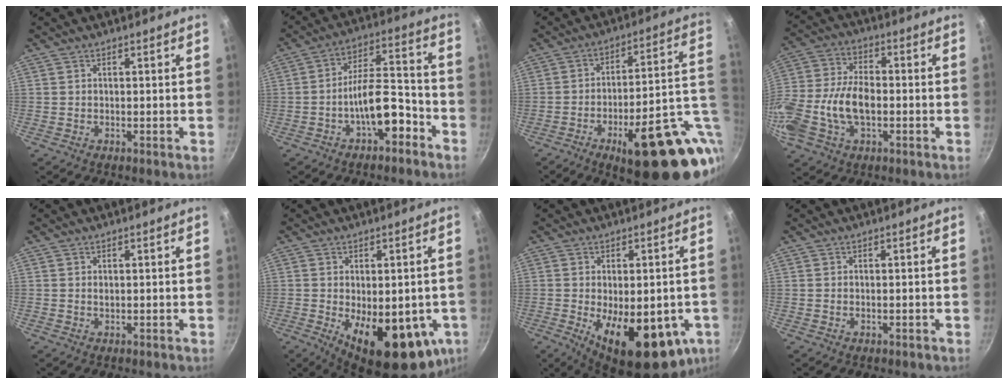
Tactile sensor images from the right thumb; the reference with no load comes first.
{"total": 11.3, "force": [-5.5, 4.7, 8.7], "torque": [-0.112, 0.065, -0.085]}
{"total": 25.7, "force": [-7.6, 8.9, 22.8], "torque": [-0.253, 0.012, -0.093]}
{"total": 15.3, "force": [-3.1, 9.2, 11.8], "torque": [-0.238, 0.028, -0.065]}
{"total": 0.7, "force": [0.1, 0.5, 0.5], "torque": [-0.007, 0.001, 0.001]}
{"total": 19.4, "force": [-5.0, 9.0, 16.4], "torque": [-0.182, -0.019, -0.050]}
{"total": 20.0, "force": [-5.5, 9.4, 16.8], "torque": [-0.202, -0.014, -0.060]}
{"total": 0.5, "force": [-0.2, 0.3, 0.4], "torque": [-0.006, 0.001, -0.004]}